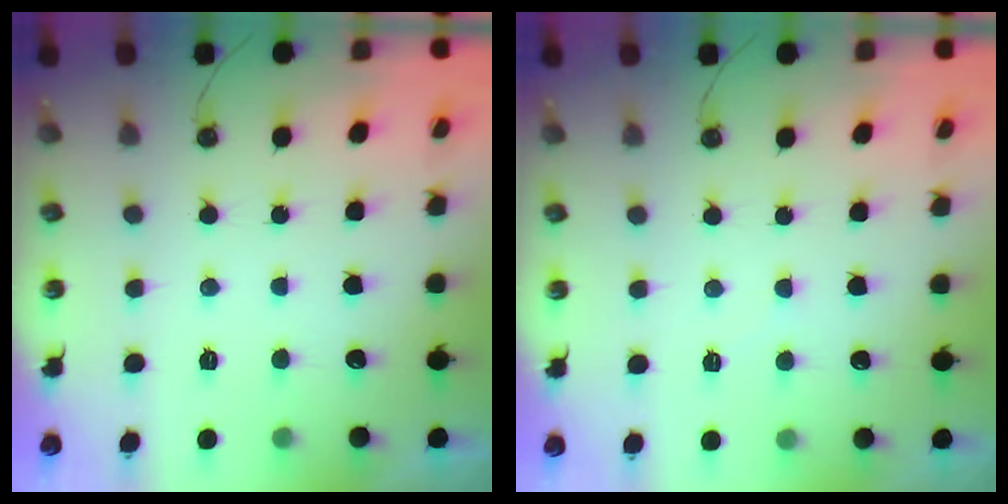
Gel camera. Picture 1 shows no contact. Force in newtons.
{"total": 2.2, "press": 2.2, "slide": 0.4}